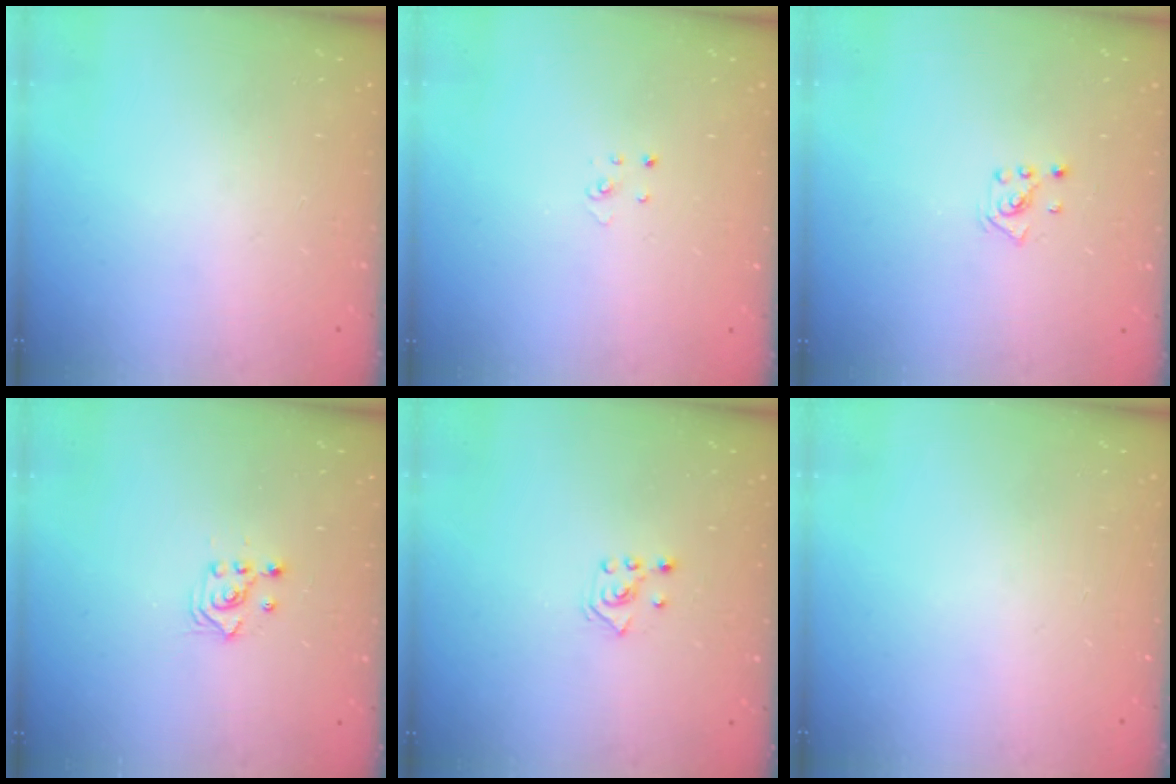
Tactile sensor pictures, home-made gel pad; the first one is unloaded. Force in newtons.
{"total": 1.9, "press": 1.9, "slide": 0.2}
{"total": 2.2, "press": 2.2, "slide": 0.6}
{"total": 2.9, "press": 2.9, "slide": 0.2}
{"total": 2.8, "press": 2.7, "slide": 0.7}
{"total": 0.0}